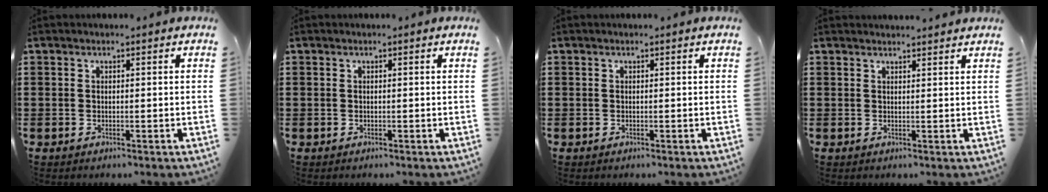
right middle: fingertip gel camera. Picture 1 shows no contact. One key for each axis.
{"total": 0.0}
{"total": 0.0}
{"total": 1.5, "fx": 1.5, "fy": 0.0, "fz": 0.2, "tx": 0.002, "ty": -0.004, "tz": 0.026}